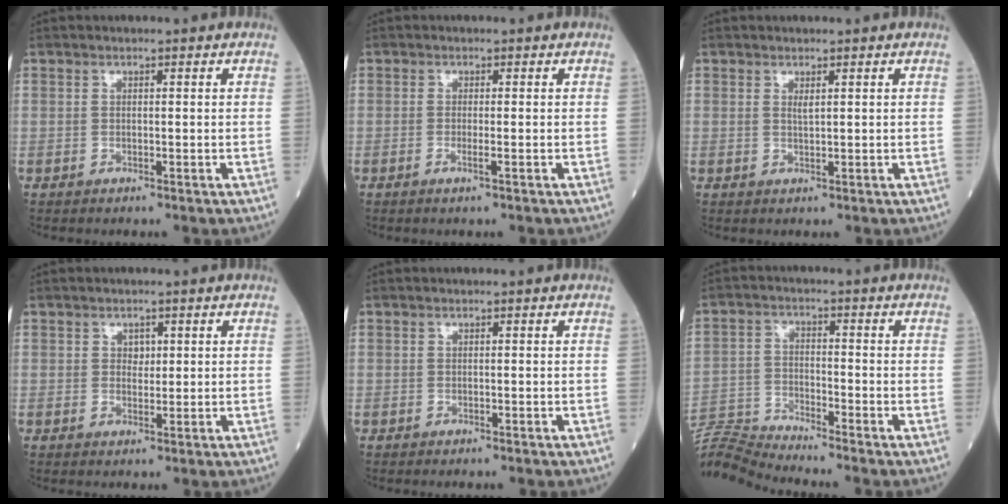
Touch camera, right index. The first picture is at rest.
{"total": 1.3, "force": [-0.6, -0.2, 1.2], "torque": [-0.025, -0.004, -0.010]}
{"total": 0.9, "force": [0.5, 0.2, 0.8], "torque": [-0.019, -0.005, 0.009]}
{"total": 1.7, "force": [0.6, 1.2, 1.0], "torque": [-0.010, -0.004, 0.009]}
{"total": 0.0}
{"total": 7.7, "force": [-7.4, -2.3, -0.3], "torque": [-0.006, -0.002, -0.146]}